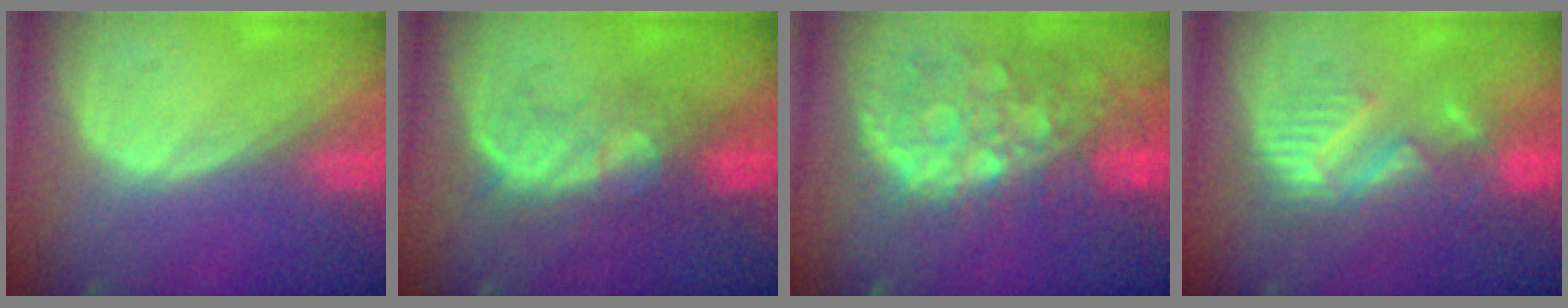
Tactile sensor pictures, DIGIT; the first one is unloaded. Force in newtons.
{"total": 7.7, "press": 7.4, "slide": 2.2}
{"total": 11.5, "press": 9.7, "slide": 6.2}
{"total": 8.6, "press": 8.2, "slide": 2.7}